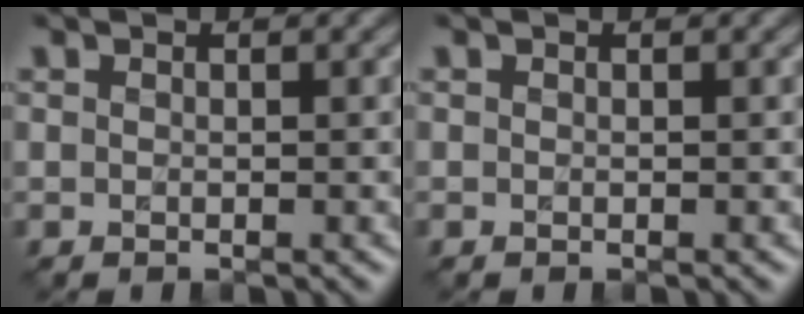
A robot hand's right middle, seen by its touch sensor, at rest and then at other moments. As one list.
[{"total": 0.0}]